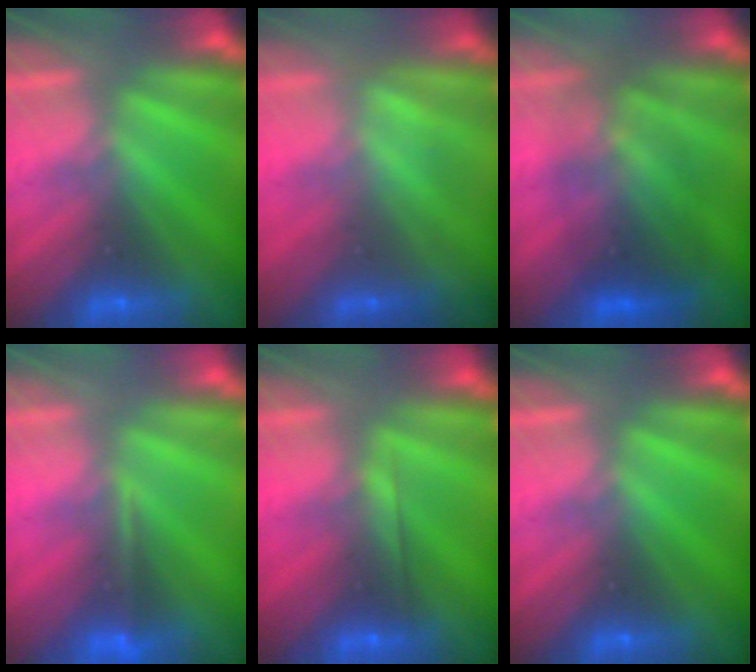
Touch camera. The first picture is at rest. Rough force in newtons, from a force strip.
{"total": 1.7}
{"total": 3.4}
{"total": 1.2}
{"total": 1.9}
{"total": 0.0}